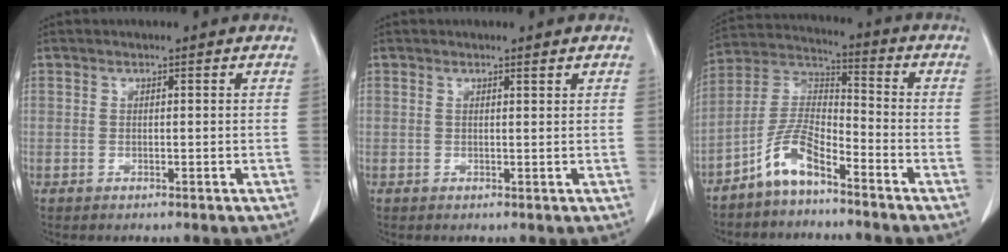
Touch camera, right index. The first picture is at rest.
{"total": 0.8, "force": [0.6, -0.1, 0.5], "torque": [-0.012, 0.003, 0.011]}
{"total": 8.2, "force": [-5.7, 2.3, 5.5], "torque": [-0.124, 0.012, -0.118]}